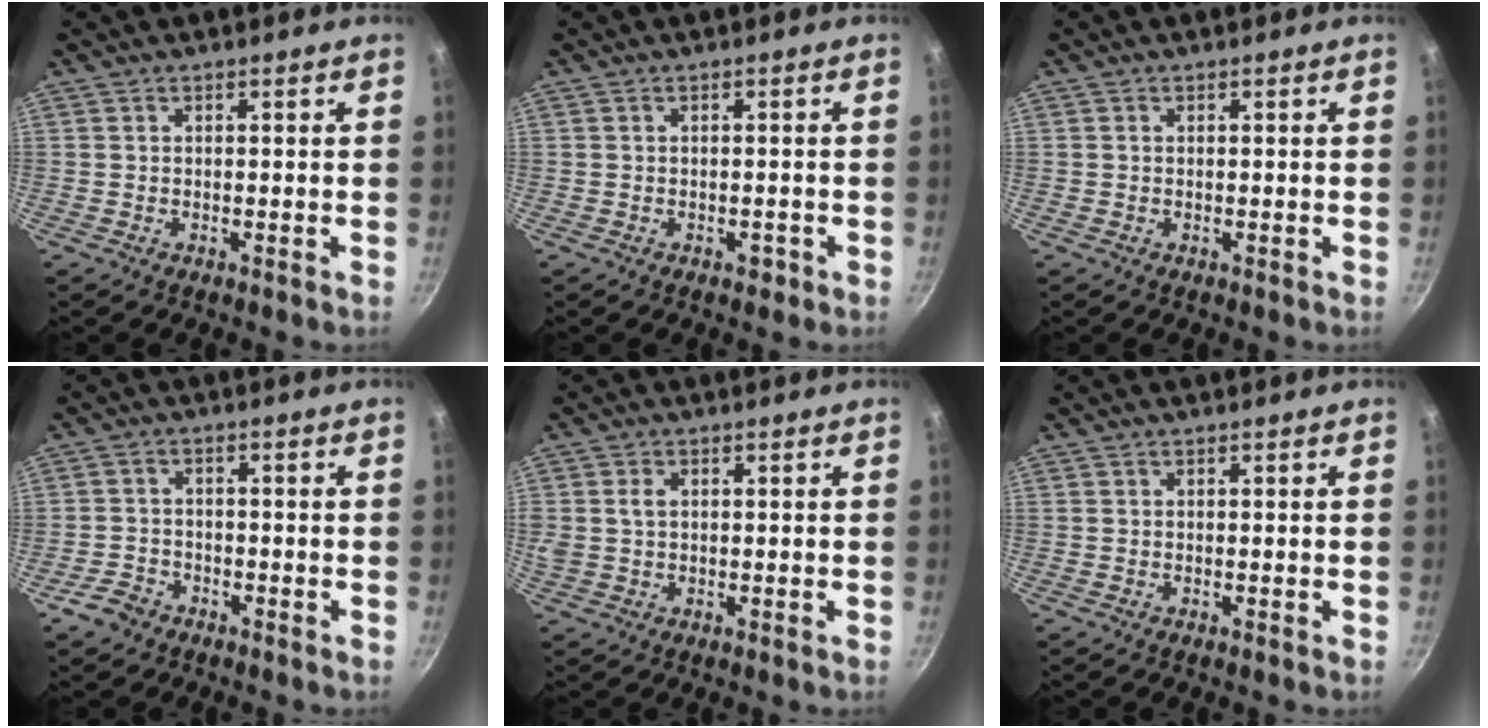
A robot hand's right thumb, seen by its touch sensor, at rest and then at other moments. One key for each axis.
{"total": 1.4, "fx": -0.7, "fy": 0.8, "fz": 0.8, "tx": -0.008, "ty": 0.008, "tz": -0.005}
{"total": 0.0}
{"total": 4.1, "fx": -2.8, "fy": 2.8, "fz": 1.3, "tx": -0.021, "ty": 0.030, "tz": -0.049}
{"total": 3.1, "fx": 0.5, "fy": 2.2, "fz": 2.0, "tx": -0.036, "ty": 0.004, "tz": 0.009}
{"total": 0.0}